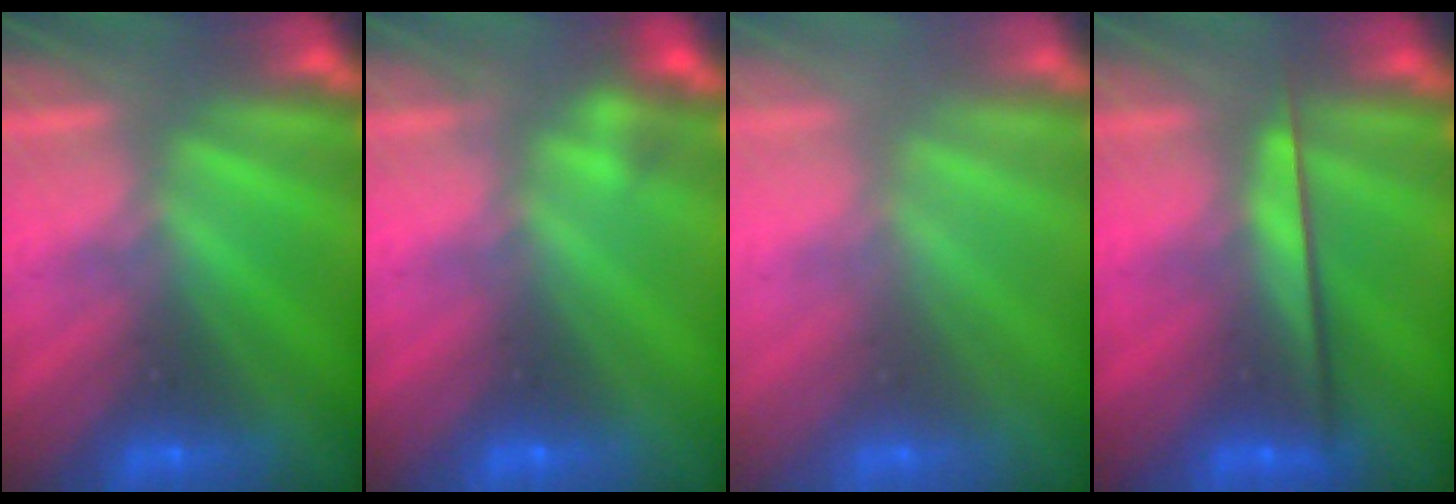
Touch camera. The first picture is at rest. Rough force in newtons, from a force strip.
{"total": 2.1}
{"total": 2.6}
{"total": 2.4}